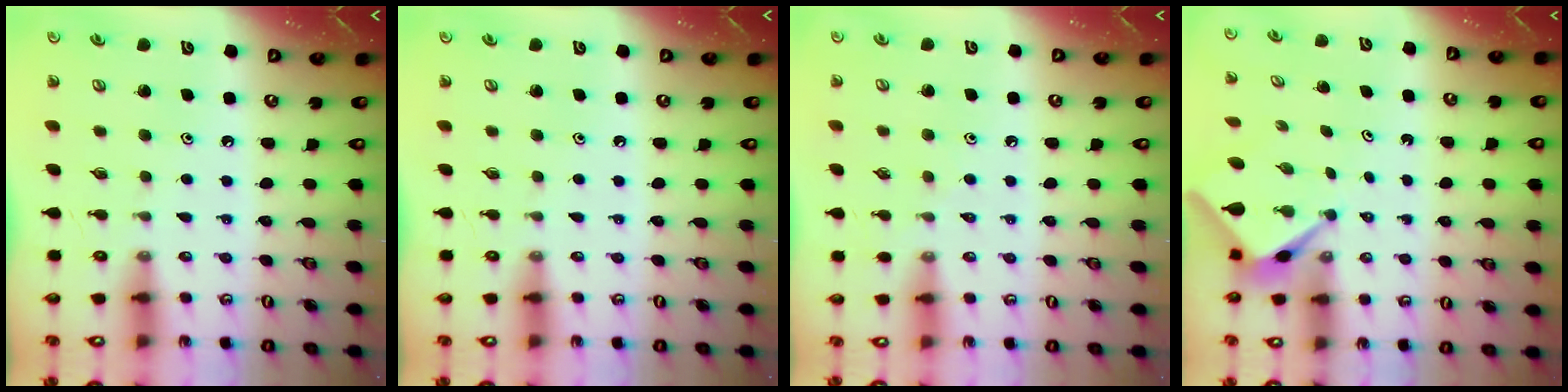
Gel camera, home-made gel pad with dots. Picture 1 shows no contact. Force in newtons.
{"total": 0.0}
{"total": 2.8, "press": 2.7, "slide": 0.5}
{"total": 2.5, "press": 2.5, "slide": 0.2}